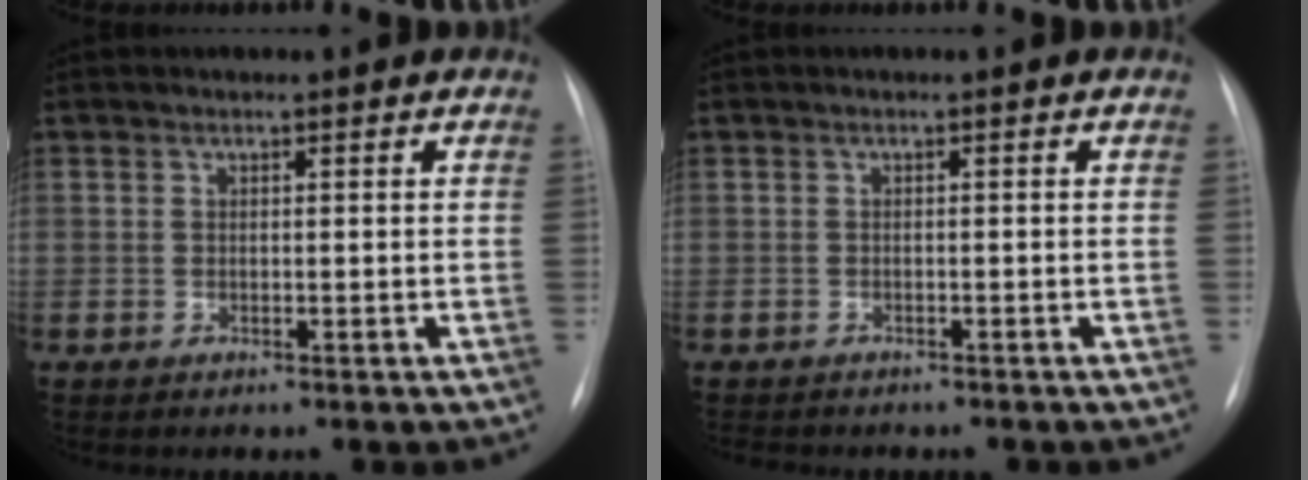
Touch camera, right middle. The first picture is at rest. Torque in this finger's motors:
{"motor_torque": [0.00, -0.02, 0.01, 0.01]}